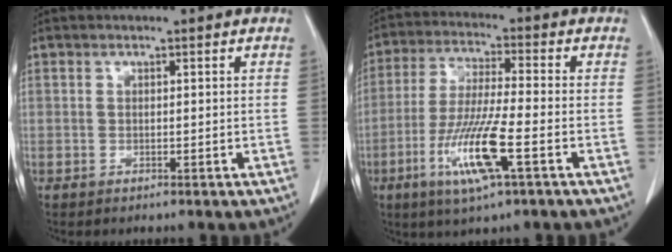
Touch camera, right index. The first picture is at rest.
{"total": 11.5, "force": [-4.5, 0.5, 10.5], "torque": [-0.212, -0.019, -0.085]}